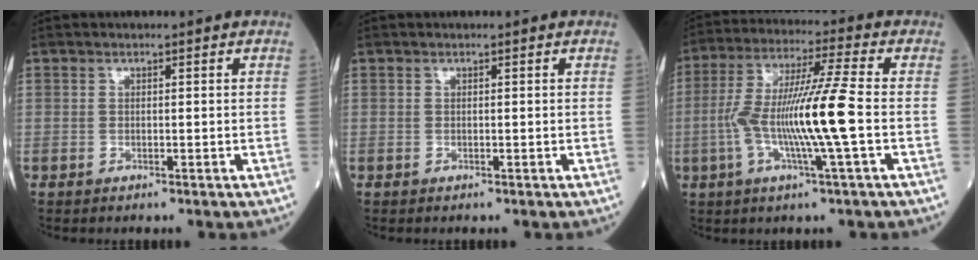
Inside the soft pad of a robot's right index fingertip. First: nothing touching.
{"total": 0.0}
{"total": 12.8, "force": [-2.1, -0.9, 12.6], "torque": [-0.242, 0.002, -0.047]}